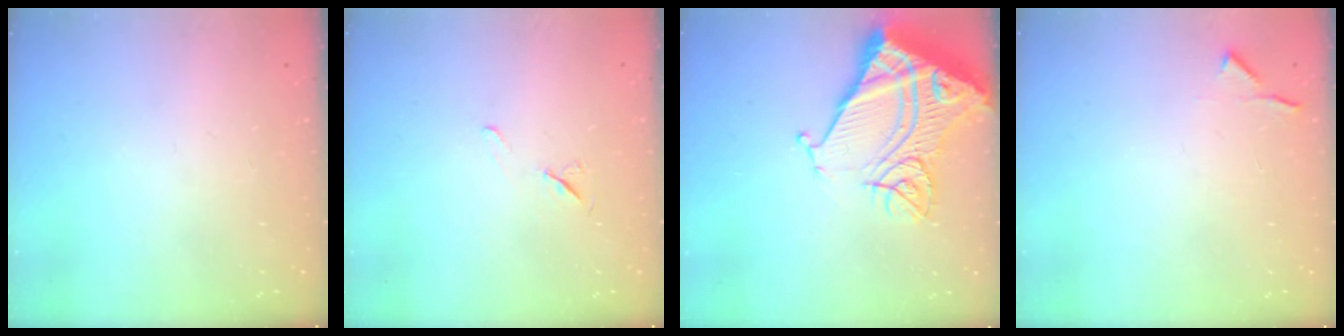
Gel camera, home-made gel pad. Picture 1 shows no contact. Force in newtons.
{"total": 5.7, "press": 5.2, "slide": 2.4}
{"total": 20.1, "press": 19.9, "slide": 2.6}
{"total": 4.2, "press": 4.1, "slide": 0.6}